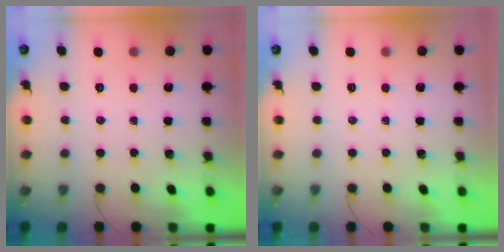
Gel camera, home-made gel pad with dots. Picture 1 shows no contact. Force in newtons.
{"total": 0.0}